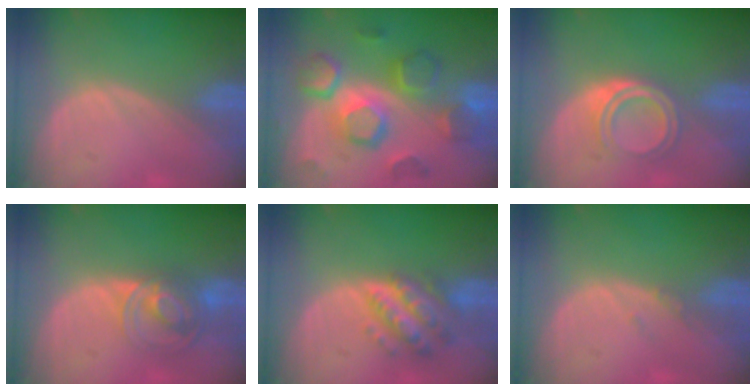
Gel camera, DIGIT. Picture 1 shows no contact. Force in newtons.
{"total": 11.2, "press": 11.2, "slide": 0.9}
{"total": 5.3, "press": 4.5, "slide": 2.8}
{"total": 7.5, "press": 6.1, "slide": 4.3}
{"total": 7.0, "press": 7.0, "slide": 0.4}
{"total": 0.8, "press": 0.8, "slide": 0.1}